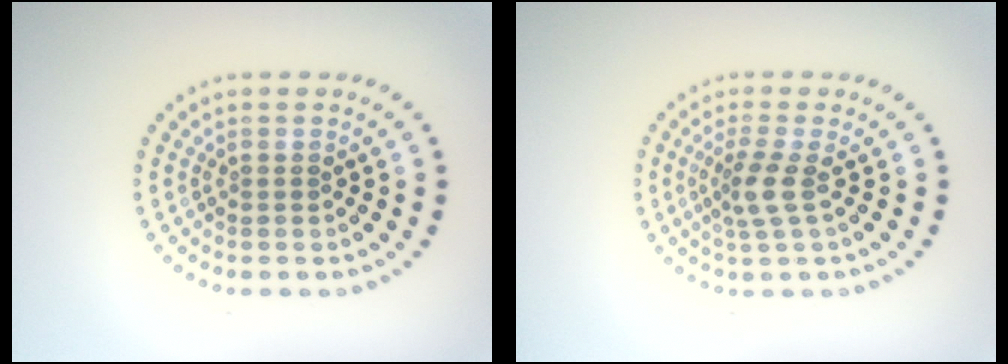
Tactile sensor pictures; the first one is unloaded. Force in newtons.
{"total": 2.5, "press": 1.9, "slide": 1.6}